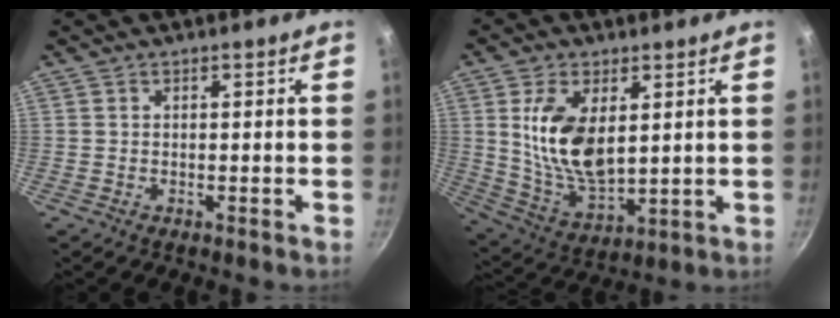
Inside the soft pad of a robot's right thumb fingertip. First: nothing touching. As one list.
[{"total": 13.9, "force": [3.1, 7.4, 11.3], "torque": [-0.203, -0.026, 0.073]}]